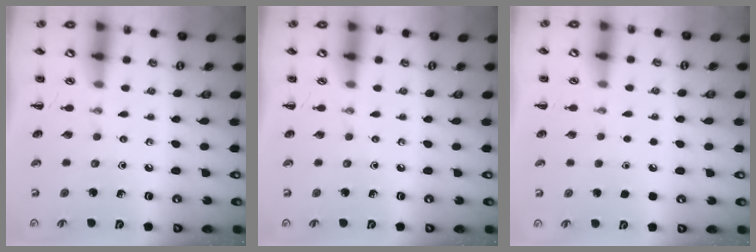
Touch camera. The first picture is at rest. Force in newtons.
{"total": 0.0}
{"total": 1.7, "press": 1.7, "slide": 0.1}